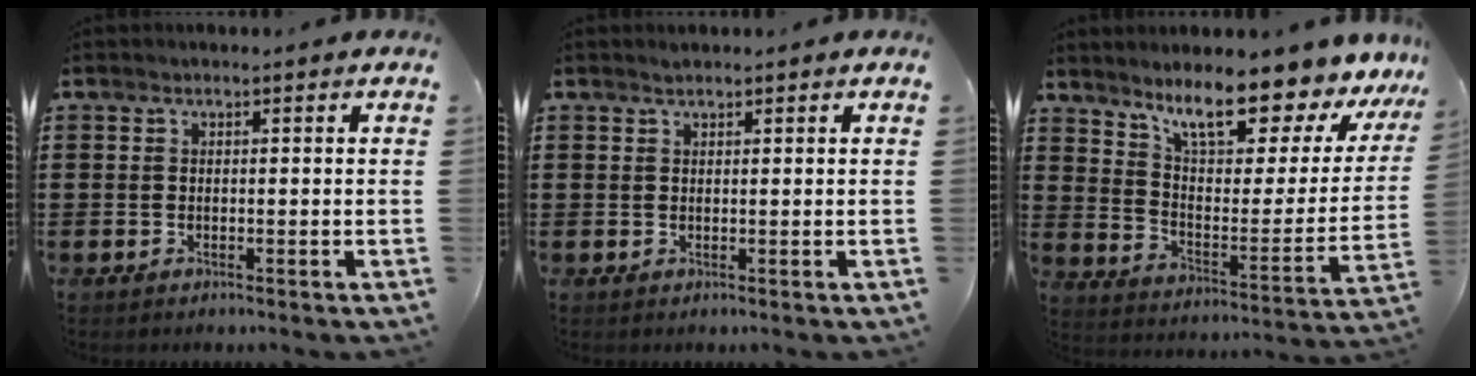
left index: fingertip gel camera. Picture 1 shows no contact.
{"total": 0.9, "force": [0.8, 0.2, 0.3], "torque": [-0.007, 0.000, 0.015]}
{"total": 11.2, "force": [9.3, 1.4, 6.0], "torque": [-0.122, -0.071, 0.153]}